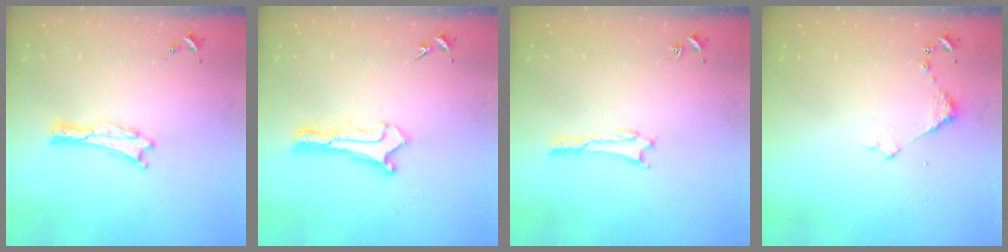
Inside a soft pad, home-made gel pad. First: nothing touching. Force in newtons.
{"total": 0.8, "press": 0.8, "slide": 0.0}
{"total": 0.9, "press": 0.8, "slide": 0.1}
{"total": 2.9, "press": 2.9, "slide": 0.3}